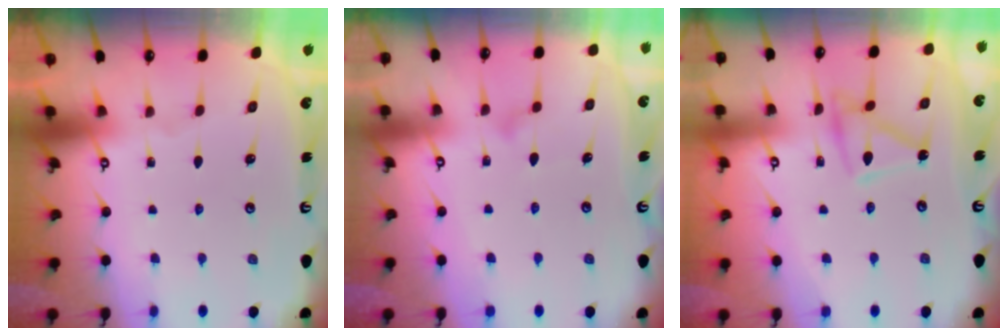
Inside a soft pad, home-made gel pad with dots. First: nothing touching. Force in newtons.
{"total": 8.7, "press": 8.7, "slide": 0.4}
{"total": 11.4, "press": 11.4, "slide": 0.4}